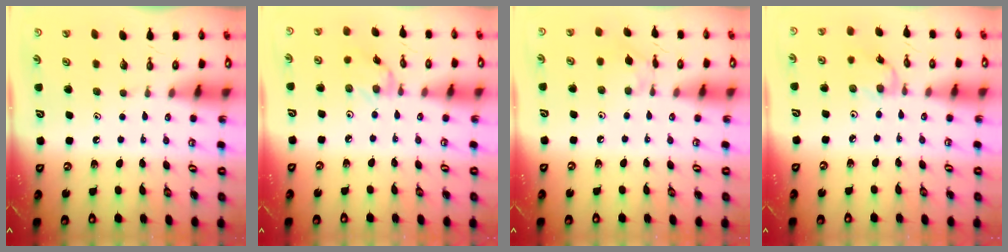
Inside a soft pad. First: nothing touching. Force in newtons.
{"total": 0.9, "press": 0.8, "slide": 0.3}
{"total": 4.2, "press": 4.2, "slide": 0.4}
{"total": 2.6, "press": 2.6, "slide": 0.3}